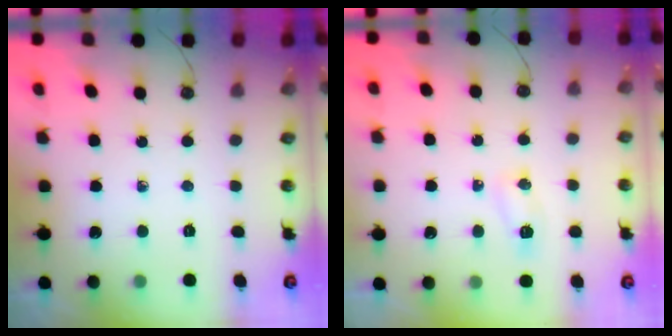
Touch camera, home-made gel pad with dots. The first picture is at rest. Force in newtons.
{"total": 4.9, "press": 4.8, "slide": 0.9}